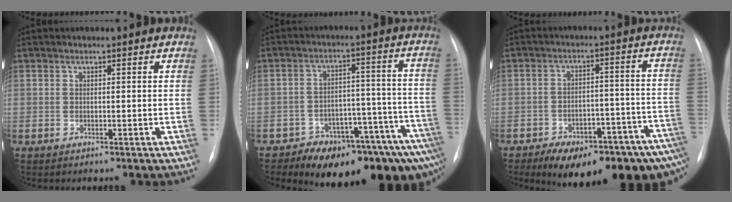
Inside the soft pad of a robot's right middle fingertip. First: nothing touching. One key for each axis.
{"total": 16.9, "fx": -12.0, "fy": 5.3, "fz": 10.6, "tx": -0.060, "ty": 0.054, "tz": -0.157}
{"total": 19.1, "fx": -13.1, "fy": 6.2, "fz": 12.5, "tx": -0.129, "ty": 0.033, "tz": -0.178}